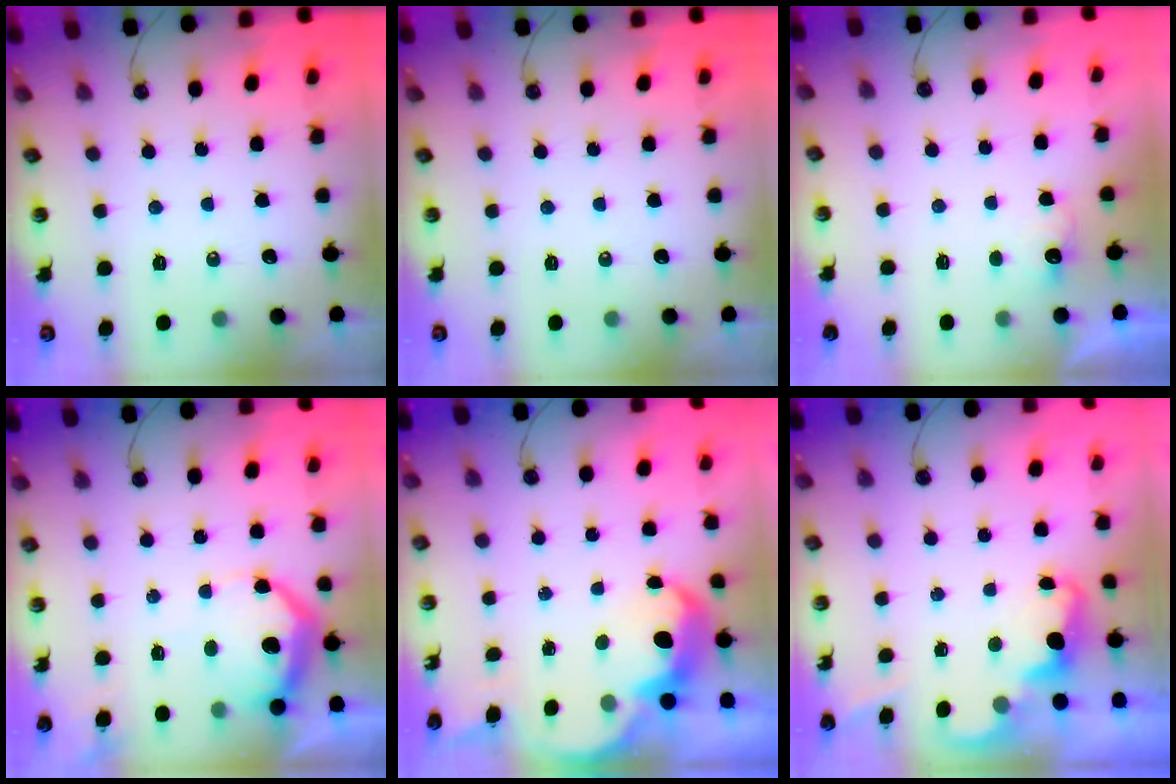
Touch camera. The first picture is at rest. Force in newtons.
{"total": 0.0}
{"total": 4.5, "press": 4.4, "slide": 0.8}
{"total": 11.8, "press": 11.7, "slide": 1.0}
{"total": 5.5, "press": 5.4, "slide": 0.7}
{"total": 2.5, "press": 2.4, "slide": 0.6}